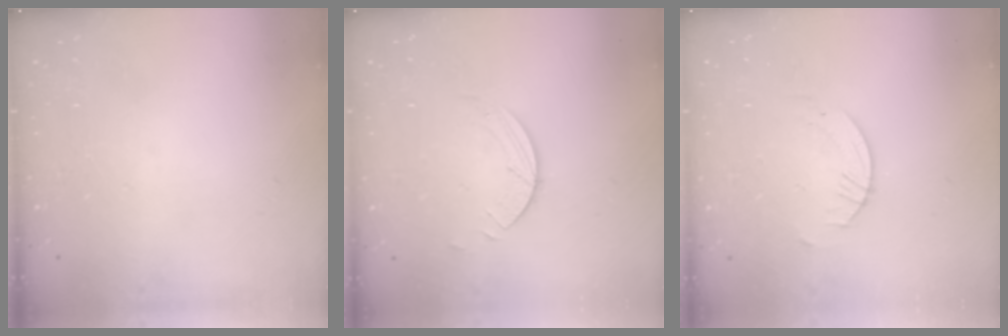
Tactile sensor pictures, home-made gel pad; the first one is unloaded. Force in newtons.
{"total": 1.7, "press": 1.7, "slide": 0.2}
{"total": 0.8, "press": 0.8, "slide": 0.2}